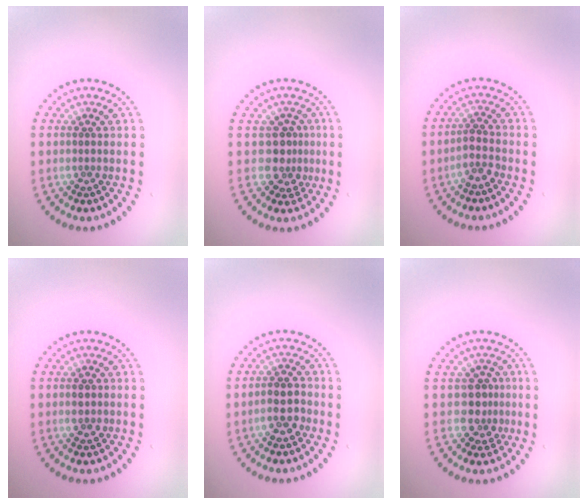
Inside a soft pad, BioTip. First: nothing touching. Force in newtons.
{"total": 2.6, "press": 1.9, "slide": 1.8}
{"total": 1.7, "press": 1.4, "slide": 1.0}
{"total": 1.6, "press": 1.6, "slide": 0.1}
{"total": 2.8, "press": 2.6, "slide": 0.9}
{"total": 2.5, "press": 2.1, "slide": 1.4}